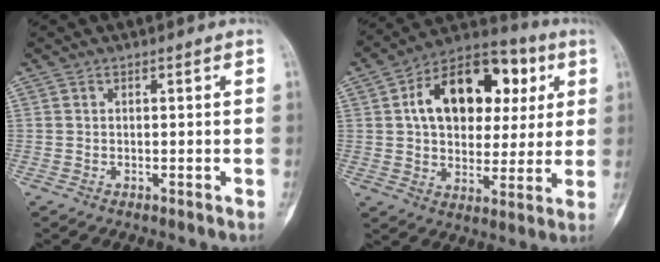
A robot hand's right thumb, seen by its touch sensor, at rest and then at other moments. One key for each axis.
{"total": 20.5, "fx": 5.4, "fy": 13.4, "fz": 14.6, "tx": -0.182, "ty": 0.015, "tz": 0.079}